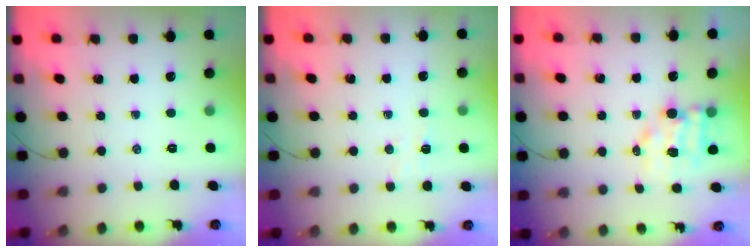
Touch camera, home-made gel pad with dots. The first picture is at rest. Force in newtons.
{"total": 3.5, "press": 3.4, "slide": 1.0}
{"total": 7.3, "press": 7.2, "slide": 0.8}